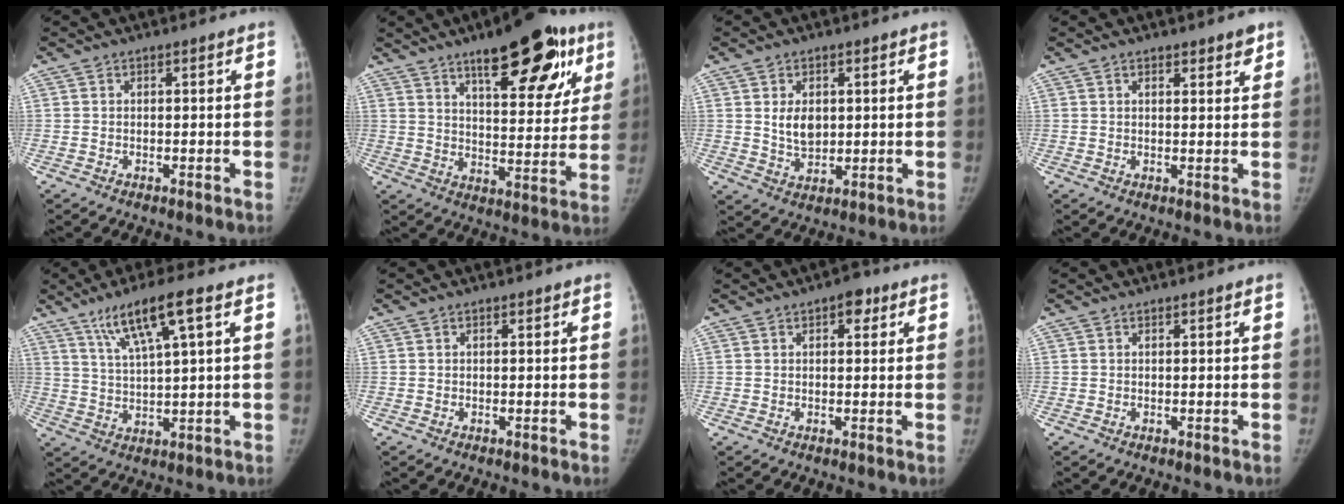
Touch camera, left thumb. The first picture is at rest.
{"total": 20.7, "force": [11.5, 7.5, 15.5], "torque": [-0.171, -0.040, 0.166]}
{"total": 5.7, "force": [1.3, 3.9, 3.9], "torque": [-0.047, -0.013, 0.030]}
{"total": 3.5, "force": [2.4, 1.4, 2.1], "torque": [-0.013, -0.012, 0.032]}
{"total": 10.3, "force": [5.4, 1.3, 8.7], "torque": [-0.165, -0.011, 0.103]}
{"total": 0.0}
{"total": 3.4, "force": [1.7, 1.8, 2.3], "torque": [-0.016, -0.001, 0.017]}
{"total": 0.0}